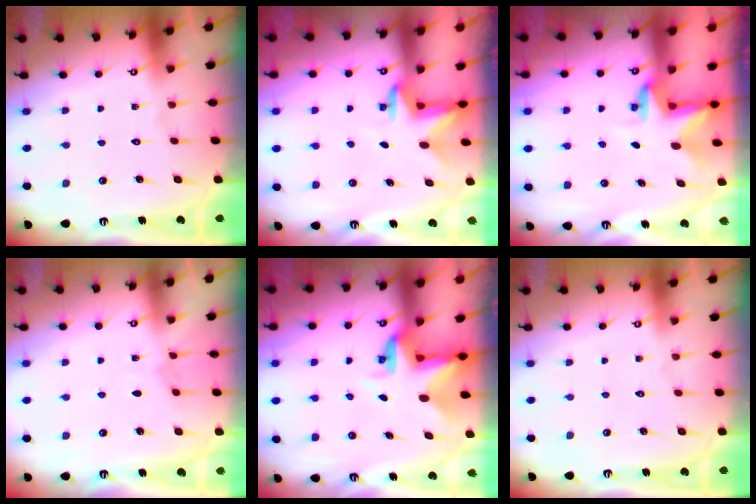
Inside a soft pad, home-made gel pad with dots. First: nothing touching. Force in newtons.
{"total": 3.3, "press": 3.3, "slide": 0.4}
{"total": 2.9, "press": 2.9, "slide": 0.1}
{"total": 2.3, "press": 2.3, "slide": 0.5}
{"total": 4.4, "press": 4.3, "slide": 0.4}
{"total": 0.0}